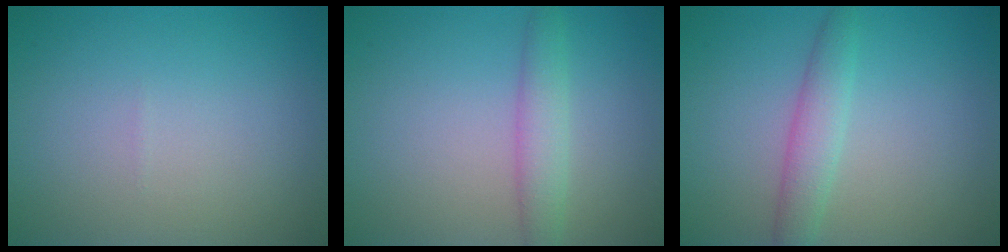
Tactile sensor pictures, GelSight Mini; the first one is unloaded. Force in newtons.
{"total": 2.5, "press": 2.5, "slide": 0.1}
{"total": 2.6, "press": 2.6, "slide": 0.1}